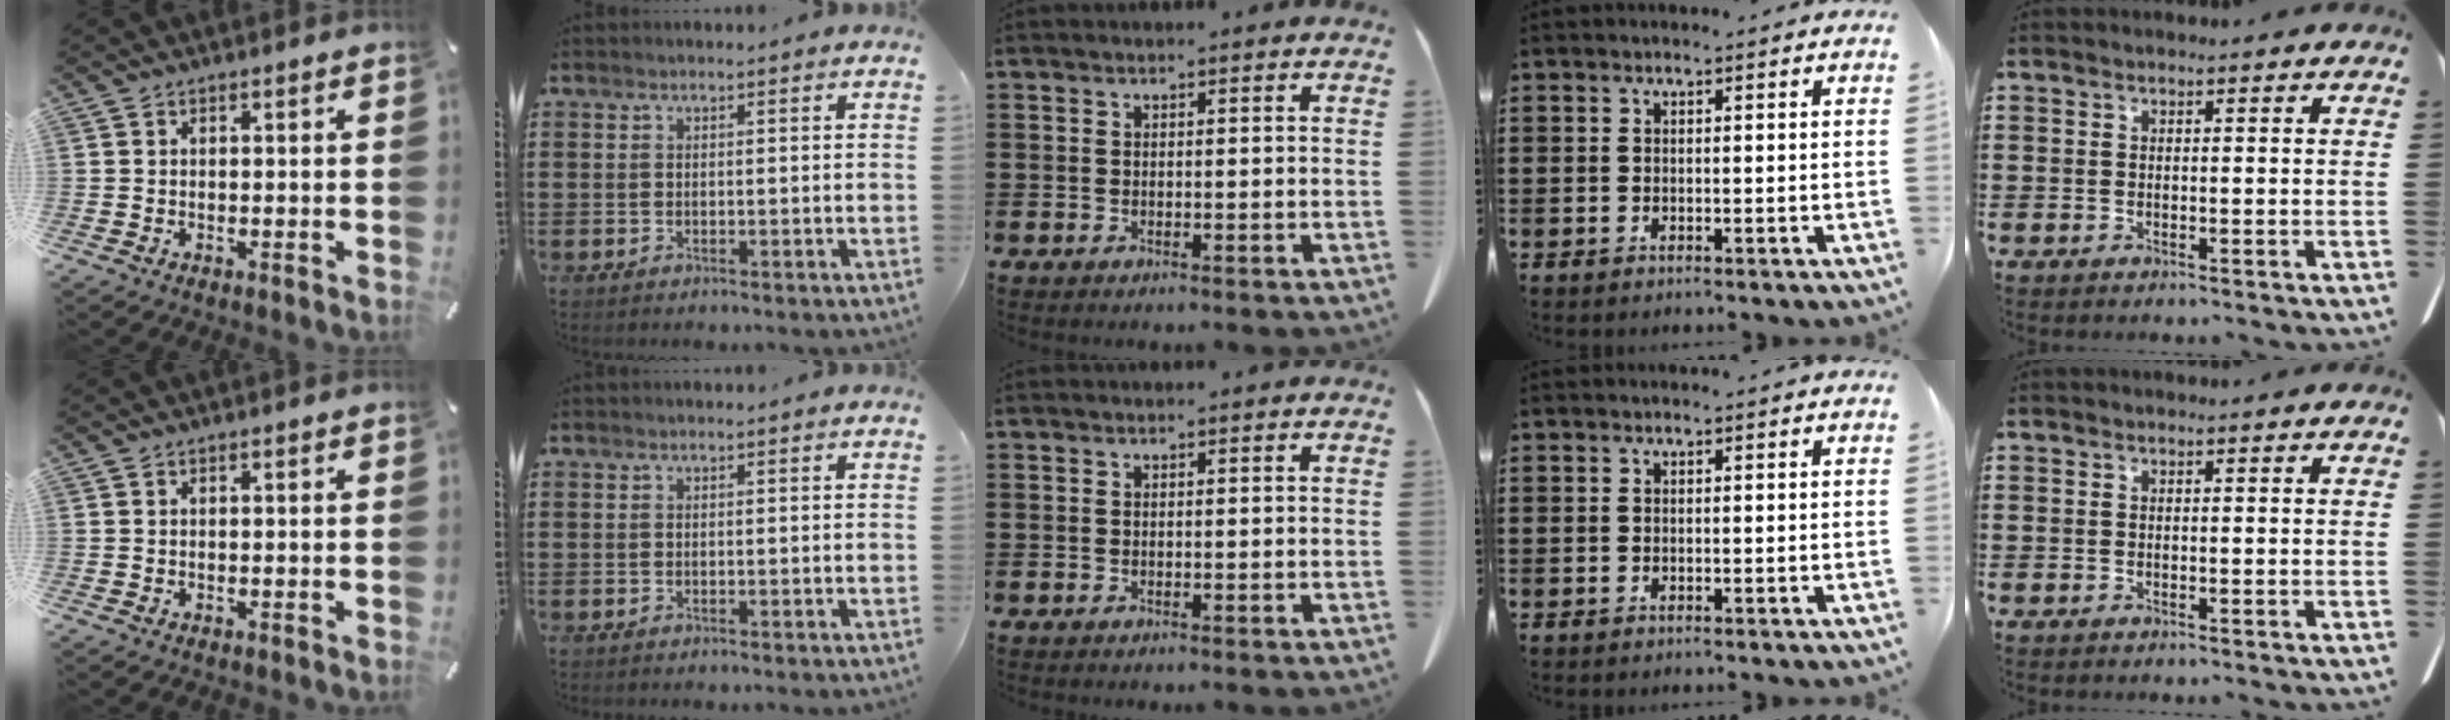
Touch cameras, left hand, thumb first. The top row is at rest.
{}